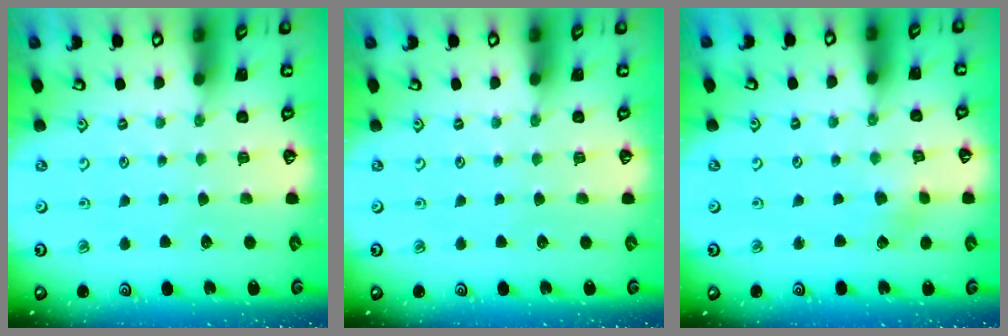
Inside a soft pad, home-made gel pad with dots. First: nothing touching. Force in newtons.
{"total": 0.0}
{"total": 2.5, "press": 2.5, "slide": 0.5}